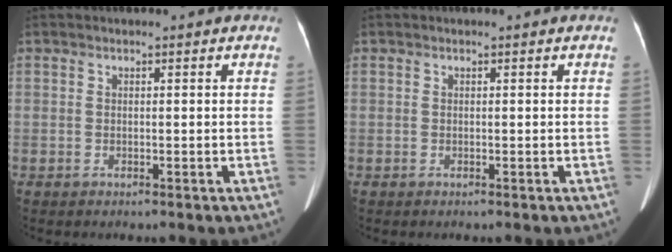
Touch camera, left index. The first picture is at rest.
{"total": 0.0}